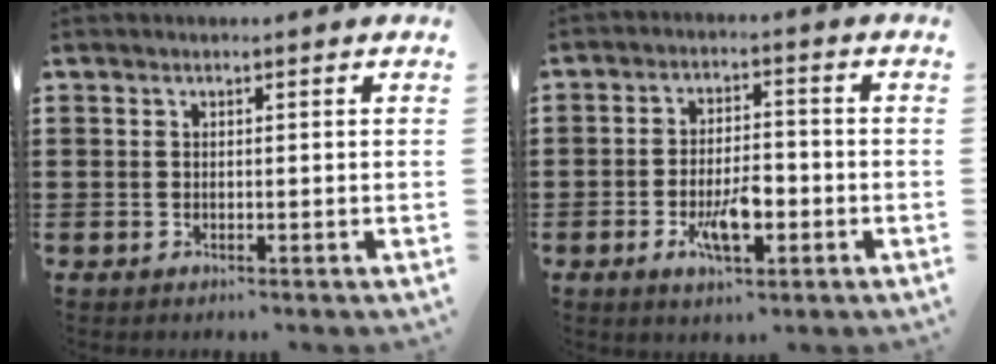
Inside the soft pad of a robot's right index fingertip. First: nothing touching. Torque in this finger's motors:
{"motor_torque": [1.10, 1.04, 0.56, 0.09]}